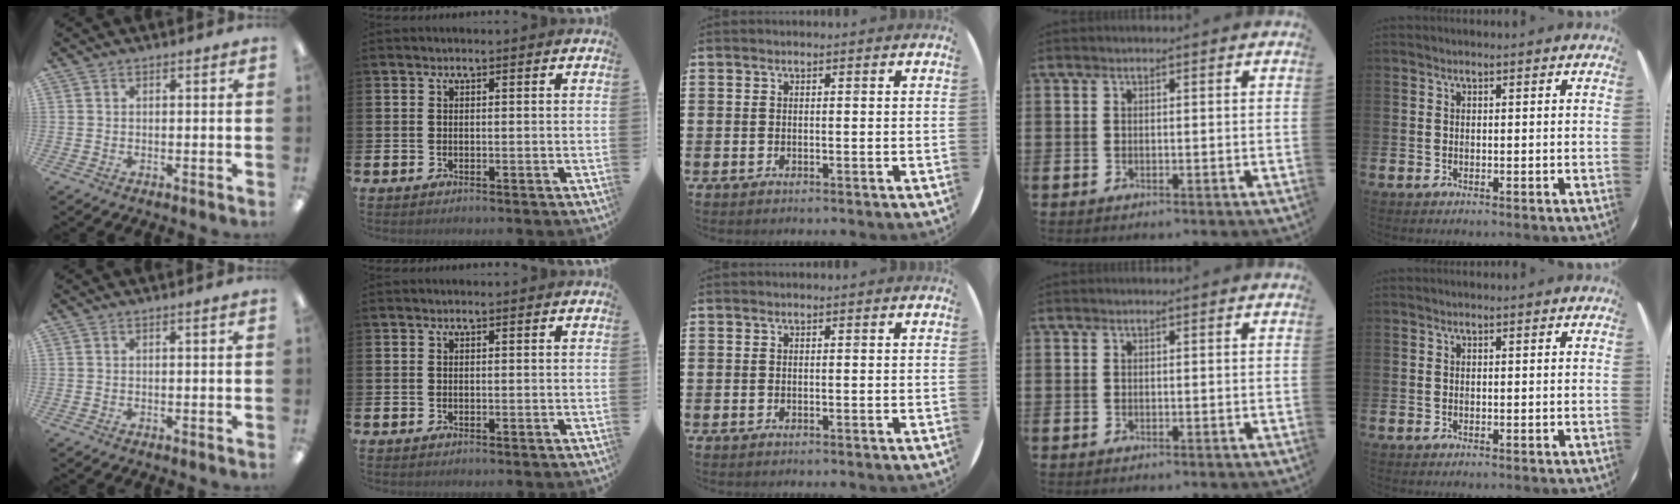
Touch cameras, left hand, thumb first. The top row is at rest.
{"thumb": {"total": 1.0, "force": [0.4, 0.1, 0.9], "torque": [-0.017, 0.001, 0.007]}}